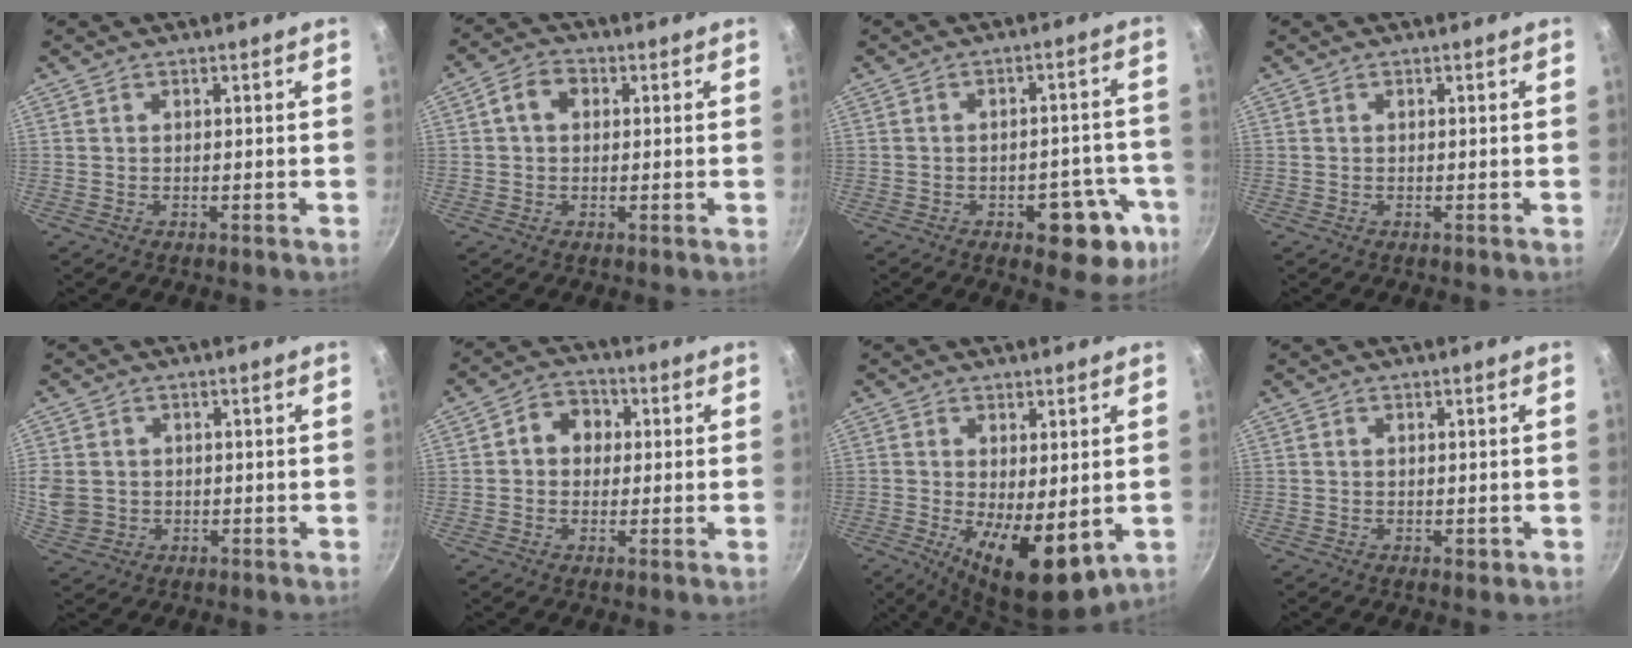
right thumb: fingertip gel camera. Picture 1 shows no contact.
{"total": 5.1, "force": [1.0, 3.9, 3.1], "torque": [-0.041, 0.013, 0.007]}
{"total": 12.6, "force": [-5.5, 6.5, 9.3], "torque": [-0.053, 0.033, -0.064]}
{"total": 0.0}
{"total": 6.9, "force": [0.2, 6.0, 3.3], "torque": [-0.059, -0.004, 0.009]}
{"total": 6.7, "force": [0.9, 5.6, 3.5], "torque": [-0.025, 0.012, 0.000]}
{"total": 11.8, "force": [-1.8, 4.8, 10.7], "torque": [-0.159, -0.015, -0.016]}
{"total": 1.2, "force": [-0.2, 0.9, 0.8], "torque": [-0.006, 0.001, -0.002]}